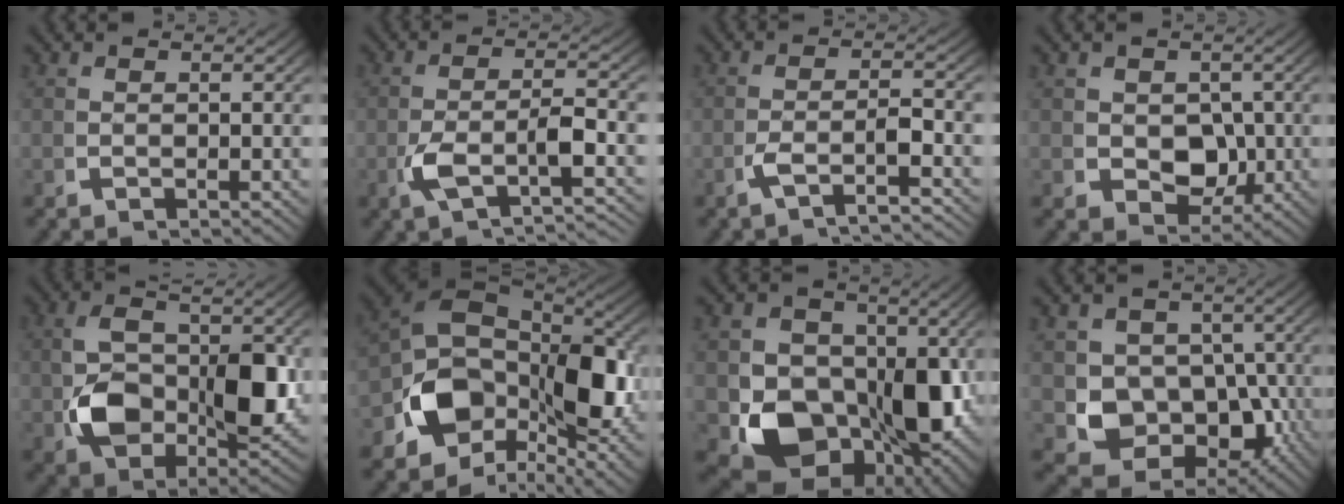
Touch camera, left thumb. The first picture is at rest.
{"total": 4.7, "force": [-2.1, 1.4, 3.9], "torque": [-0.091, -0.005, -0.033]}
{"total": 3.2, "force": [-1.7, 0.8, 2.6], "torque": [-0.058, 0.000, -0.031]}
{"total": 4.4, "force": [0.1, 3.6, 2.5], "torque": [-0.048, -0.024, 0.013]}
{"total": 11.5, "force": [-1.1, 7.0, 9.0], "torque": [-0.180, -0.034, -0.003]}
{"total": 14.4, "force": [-0.7, 9.2, 11.0], "torque": [-0.219, -0.034, -0.010]}
{"total": 17.8, "force": [-3.3, 13.3, 11.4], "torque": [-0.231, -0.094, -0.018]}
{"total": 12.3, "force": [-2.8, 10.1, 6.5], "torque": [-0.144, -0.060, -0.031]}